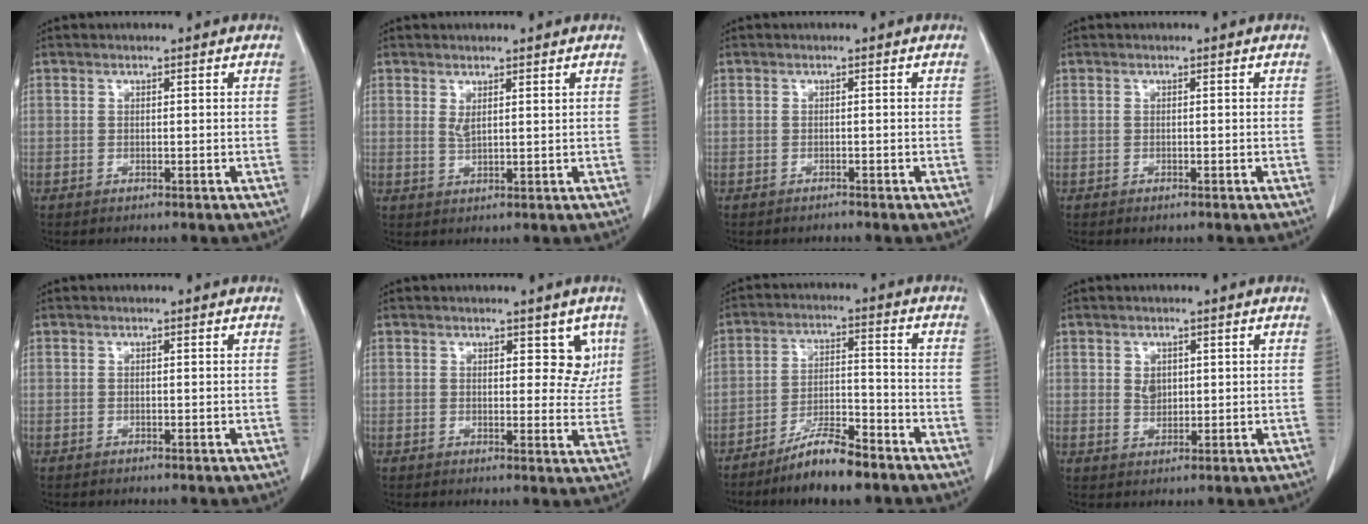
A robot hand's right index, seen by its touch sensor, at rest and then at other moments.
{"total": 1.7, "force": [1.0, 0.4, 1.4], "torque": [-0.032, -0.003, 0.024]}
{"total": 0.6, "force": [-0.6, 0.0, 0.0], "torque": [-0.004, -0.002, -0.011]}
{"total": 0.7, "force": [-0.6, 0.2, 0.5], "torque": [-0.011, -0.002, -0.006]}
{"total": 0.0}
{"total": 5.0, "force": [2.4, 2.8, 3.4], "torque": [-0.014, -0.004, 0.024]}
{"total": 9.2, "force": [-7.1, 1.4, 5.7], "torque": [-0.104, -0.010, -0.128]}
{"total": 2.4, "force": [0.6, 1.8, 1.4], "torque": [-0.023, -0.002, 0.014]}